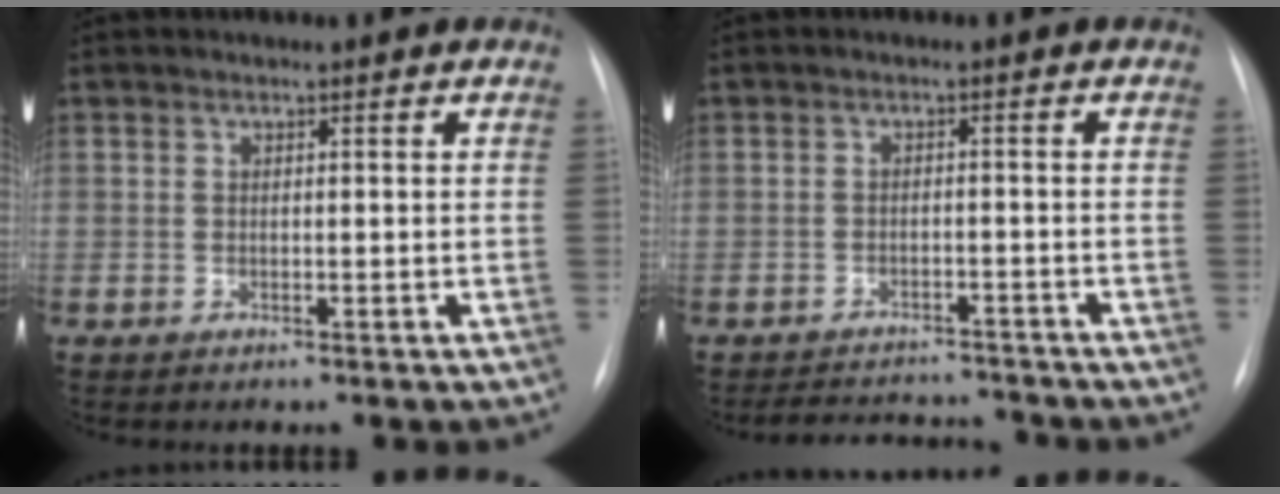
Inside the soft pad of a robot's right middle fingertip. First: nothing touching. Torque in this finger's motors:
{"motor_torque": [0.11, -0.38, -0.01, -0.01]}